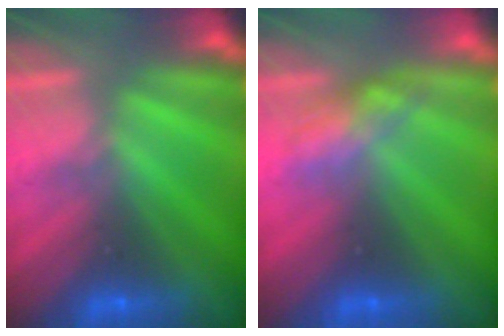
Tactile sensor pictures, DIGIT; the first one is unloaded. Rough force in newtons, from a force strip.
{"total": 2.7}